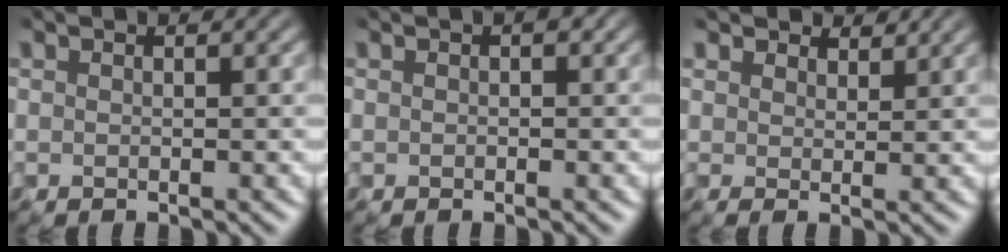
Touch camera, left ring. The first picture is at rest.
{"total": 0.8, "force": [0.2, 0.4, 0.6], "torque": [-0.006, 0.002, 0.001]}
{"total": 2.4, "force": [2.0, 1.2, 0.7], "torque": [-0.017, -0.001, 0.026]}